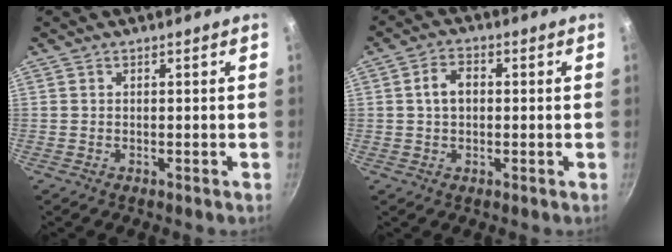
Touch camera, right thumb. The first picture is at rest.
{"total": 4.7, "force": [0.3, 3.3, 3.4], "torque": [-0.049, 0.015, 0.002]}